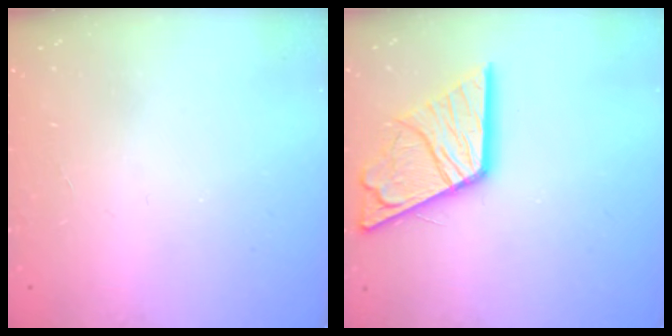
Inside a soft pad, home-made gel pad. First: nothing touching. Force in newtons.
{"total": 18.5, "press": 18.4, "slide": 2.2}